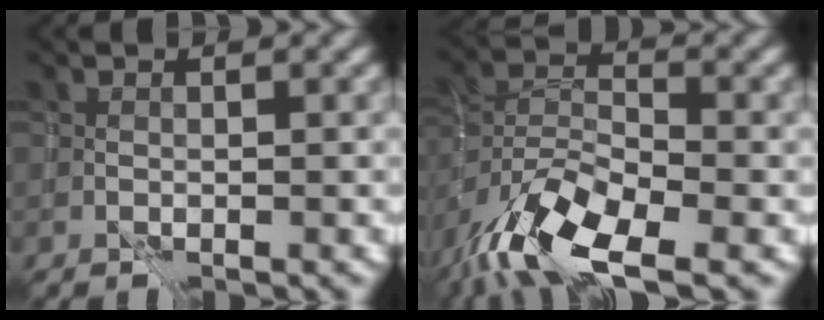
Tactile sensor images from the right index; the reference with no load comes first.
{"total": 10.0, "force": [-6.5, 3.4, 6.8], "torque": [-0.121, -0.005, -0.128]}